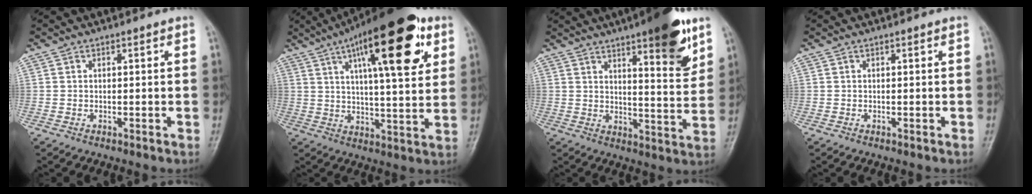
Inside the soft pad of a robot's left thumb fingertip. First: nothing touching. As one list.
[{"total": 22.2, "force": [9.8, 6.9, 18.6], "torque": [-0.256, -0.013, 0.144]}, {"total": 14.1, "force": [8.3, 3.3, 10.9], "torque": [-0.126, -0.047, 0.116]}, {"total": 0.0}]